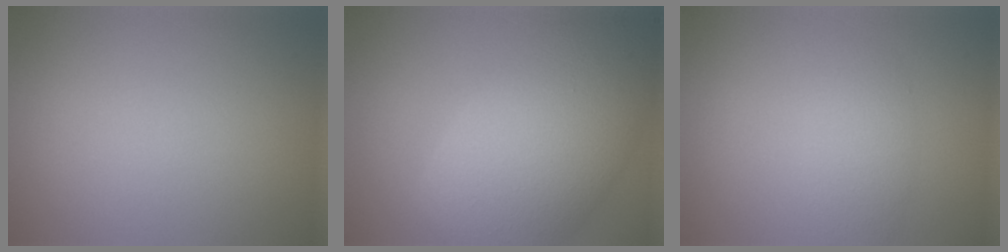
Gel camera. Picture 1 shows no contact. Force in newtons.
{"total": 11.8, "press": 11.8, "slide": 0.6}
{"total": 2.3, "press": 2.3, "slide": 0.1}